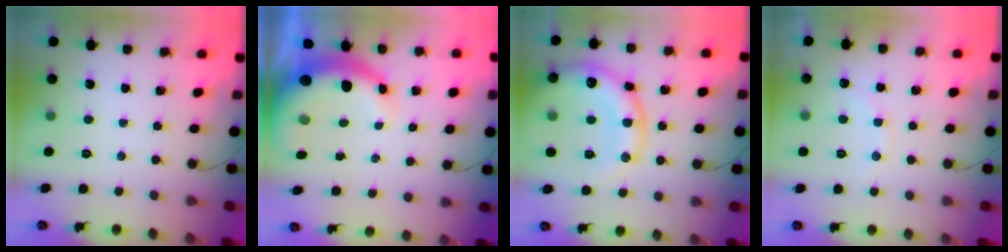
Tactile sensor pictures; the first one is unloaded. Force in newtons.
{"total": 7.5, "press": 7.3, "slide": 1.6}
{"total": 21.7, "press": 21.5, "slide": 3.0}
{"total": 6.6, "press": 6.5, "slide": 1.1}